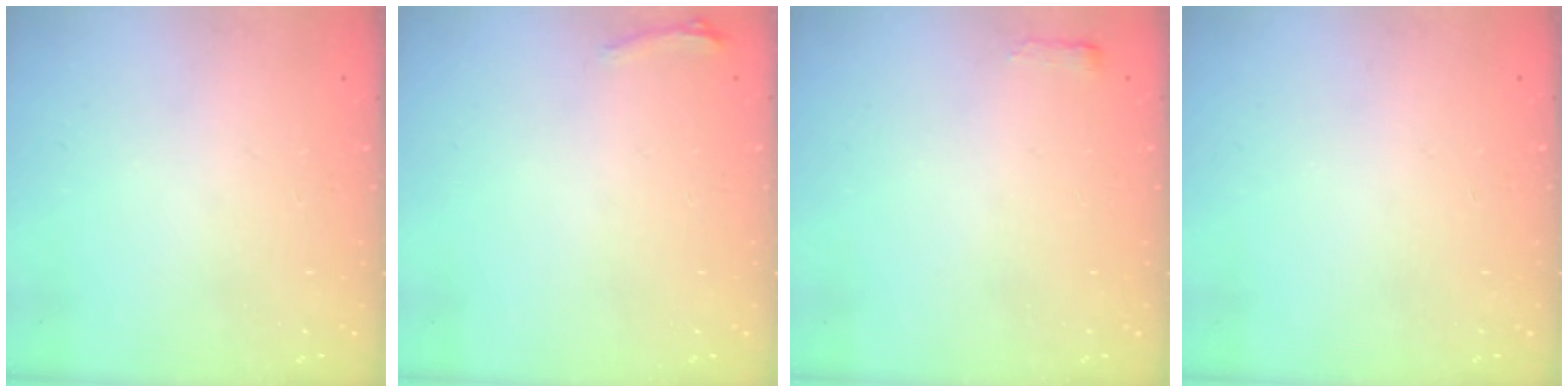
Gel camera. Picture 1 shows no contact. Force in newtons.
{"total": 5.0, "press": 4.7, "slide": 1.9}
{"total": 2.4, "press": 2.4, "slide": 0.4}
{"total": 0.0}